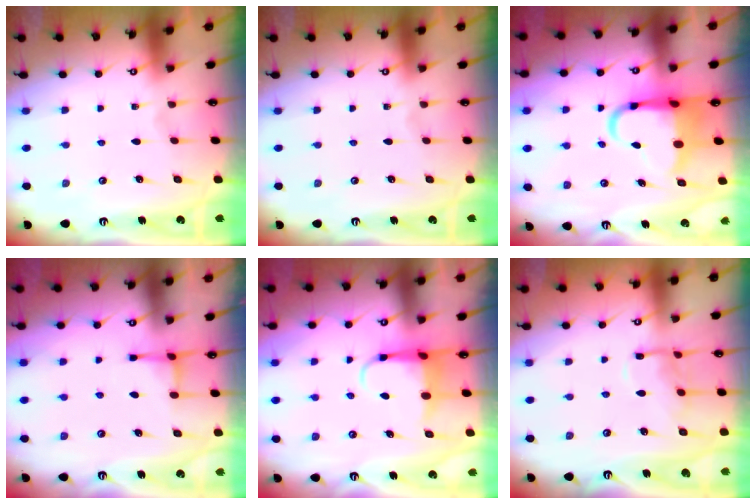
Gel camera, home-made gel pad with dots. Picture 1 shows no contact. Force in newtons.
{"total": 0.0}
{"total": 8.2, "press": 7.9, "slide": 2.0}
{"total": 3.2, "press": 3.1, "slide": 0.7}
{"total": 5.1, "press": 5.0, "slide": 0.9}
{"total": 9.6, "press": 9.6, "slide": 0.7}